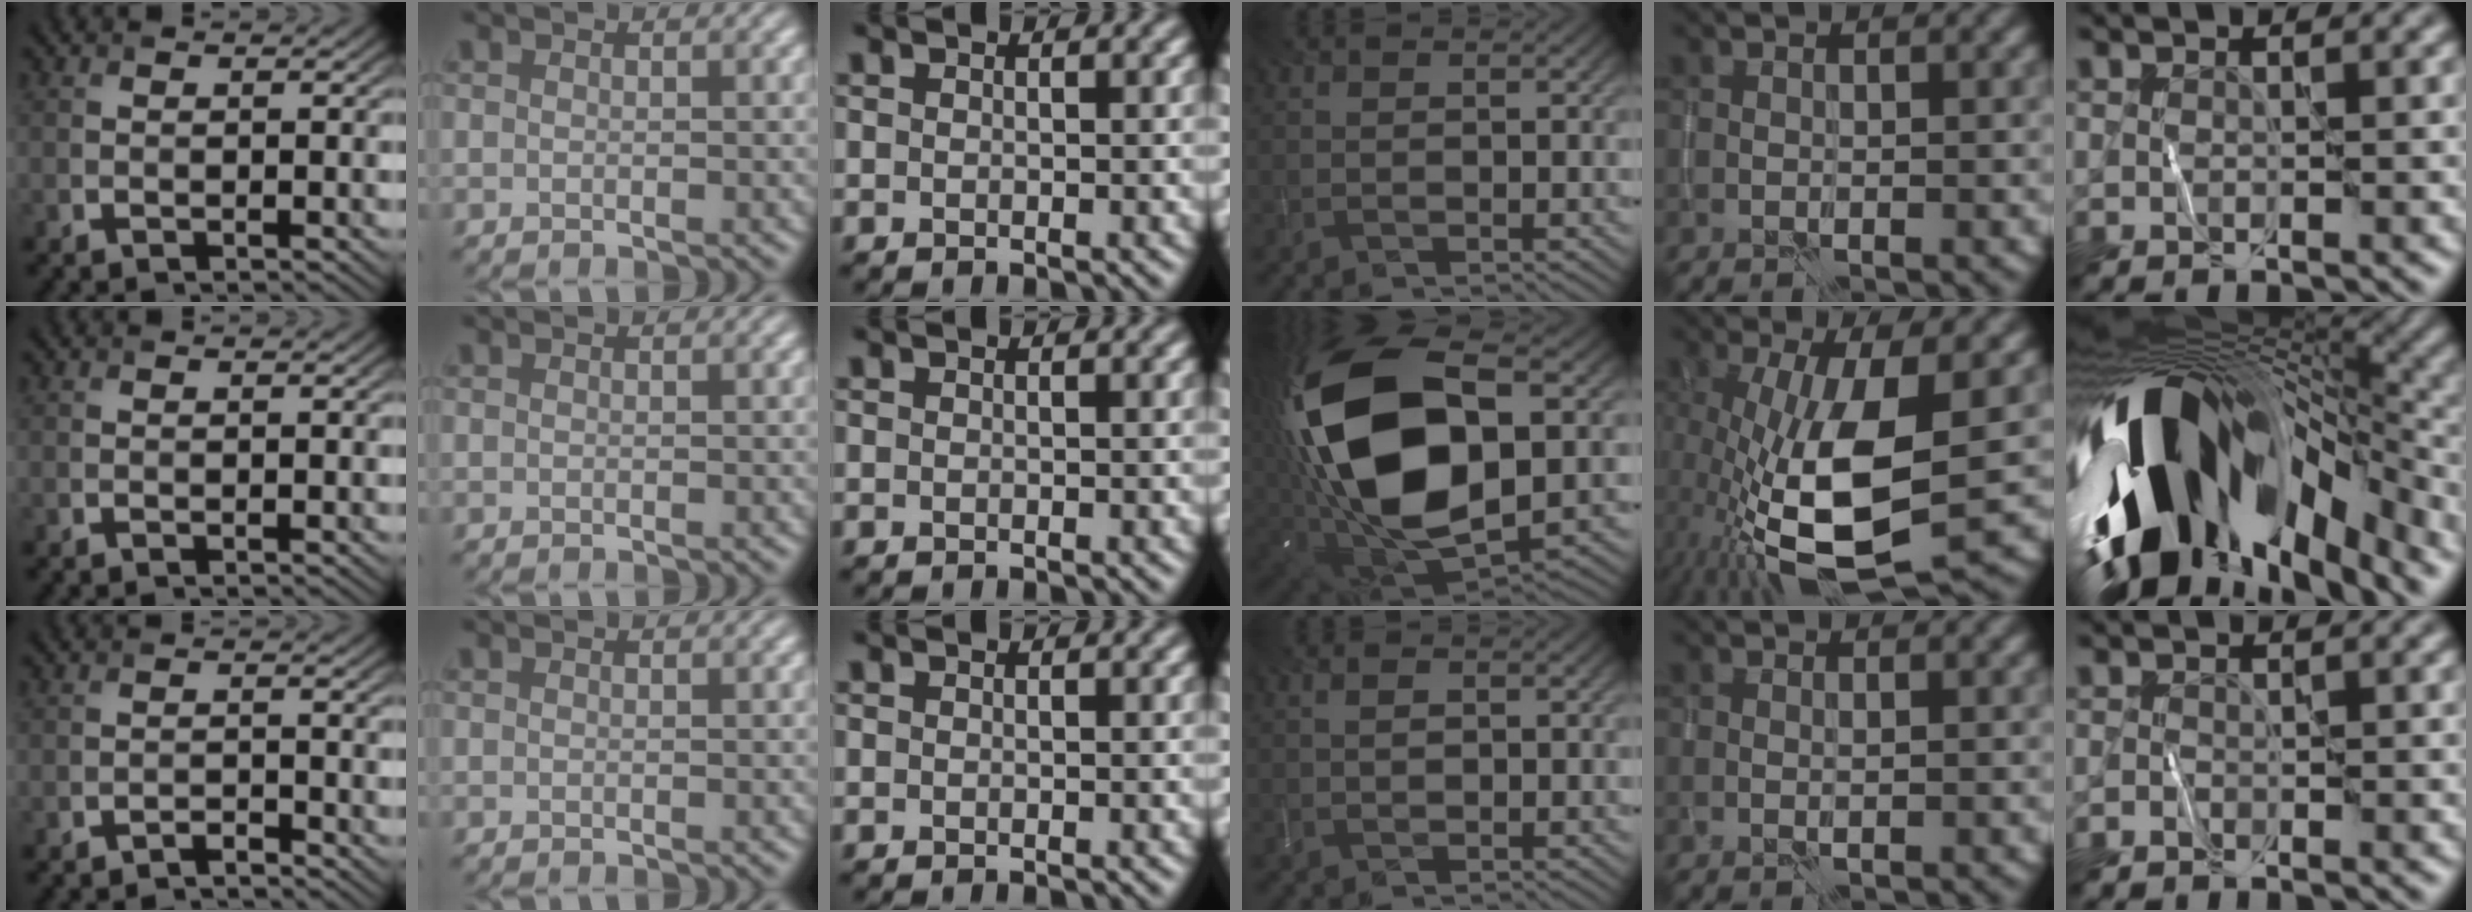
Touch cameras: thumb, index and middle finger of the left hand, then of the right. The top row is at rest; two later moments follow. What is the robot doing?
{"motion": "wipe", "object": "whiteboard"}